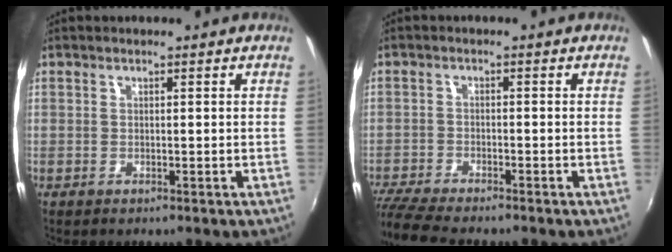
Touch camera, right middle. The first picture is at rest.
{"total": 8.3, "force": [-7.5, 0.7, 3.5], "torque": [-0.100, -0.031, -0.136]}